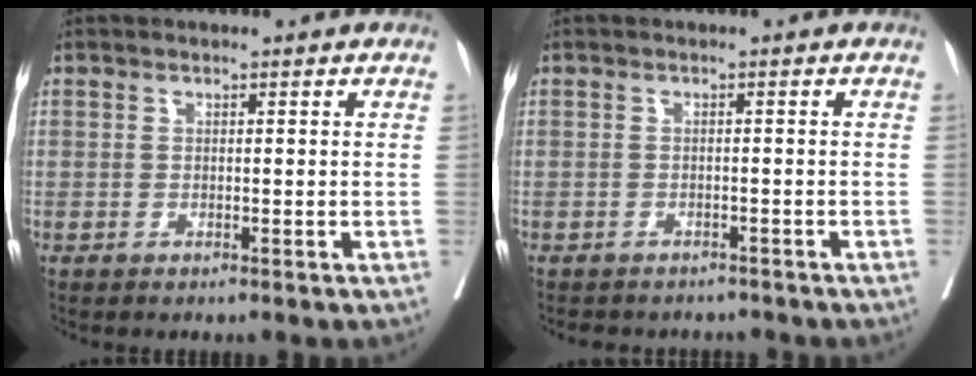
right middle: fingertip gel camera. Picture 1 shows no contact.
{"total": 5.7, "force": [-5.2, 2.0, 1.0], "torque": [-0.009, 0.002, -0.061]}